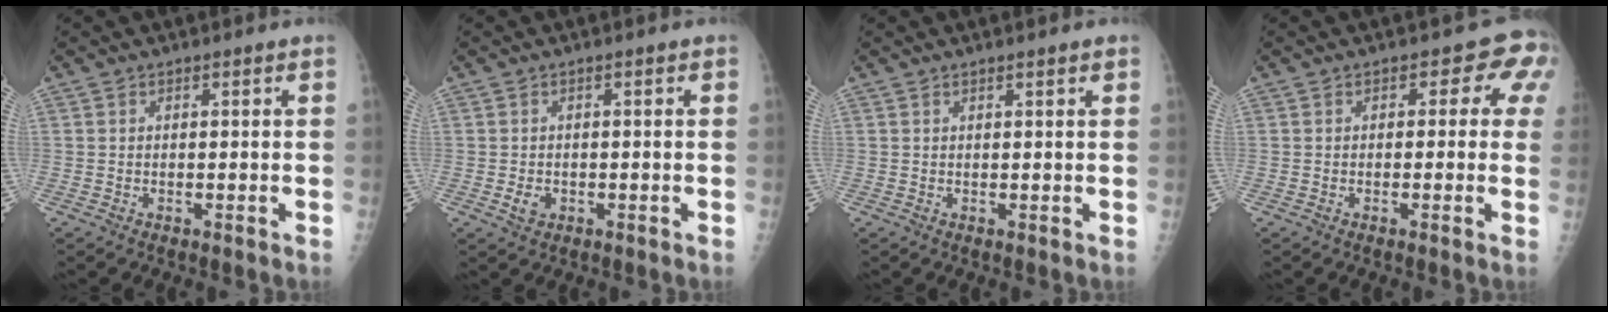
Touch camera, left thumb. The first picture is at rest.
{"total": 2.2, "force": [-0.6, 1.6, 1.3], "torque": [-0.018, 0.000, -0.007]}
{"total": 1.1, "force": [0.8, 0.1, 0.8], "torque": [-0.009, 0.000, 0.012]}
{"total": 4.8, "force": [1.3, 3.3, 3.2], "torque": [0.012, 0.007, -0.003]}